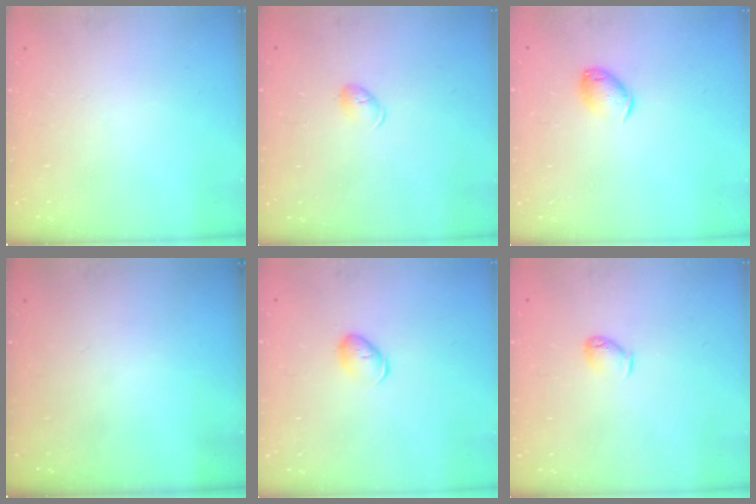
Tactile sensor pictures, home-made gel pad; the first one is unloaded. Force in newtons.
{"total": 5.1, "press": 4.9, "slide": 1.0}
{"total": 8.3, "press": 8.2, "slide": 0.7}
{"total": 0.0}
{"total": 6.0, "press": 6.0, "slide": 0.7}
{"total": 3.9, "press": 3.8, "slide": 0.7}